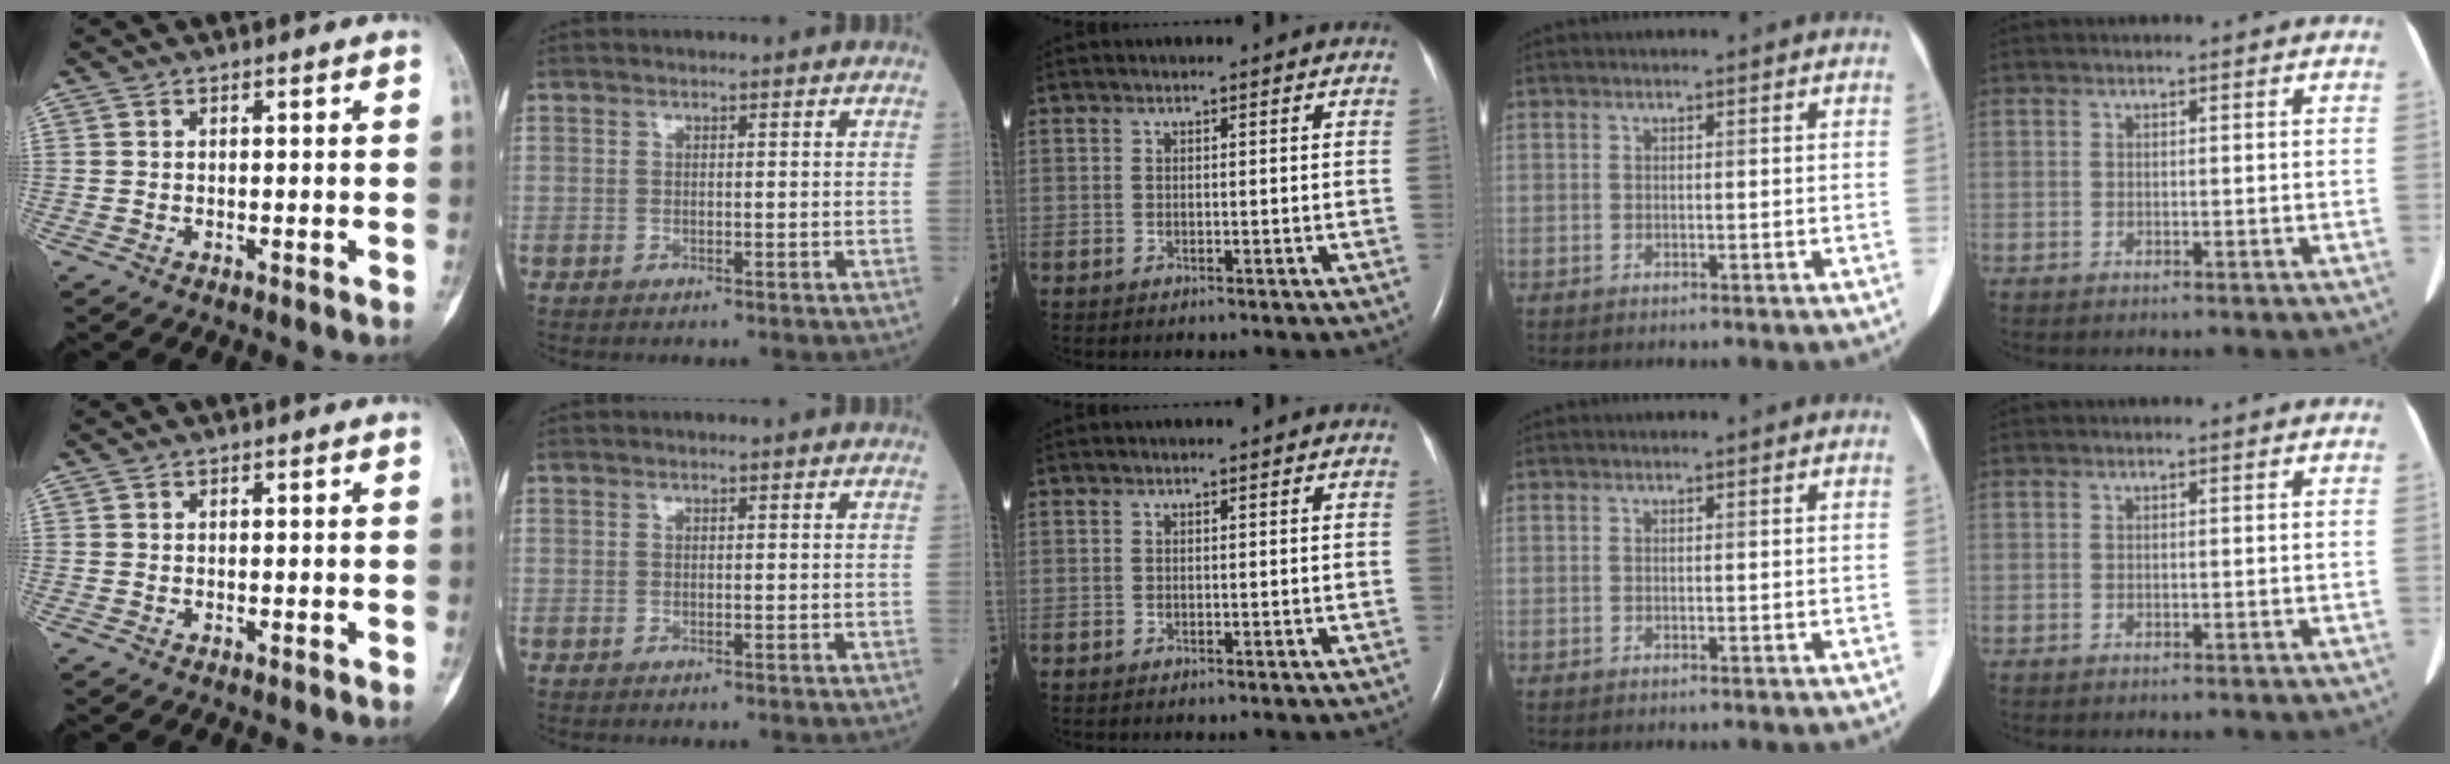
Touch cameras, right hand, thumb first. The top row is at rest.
{}